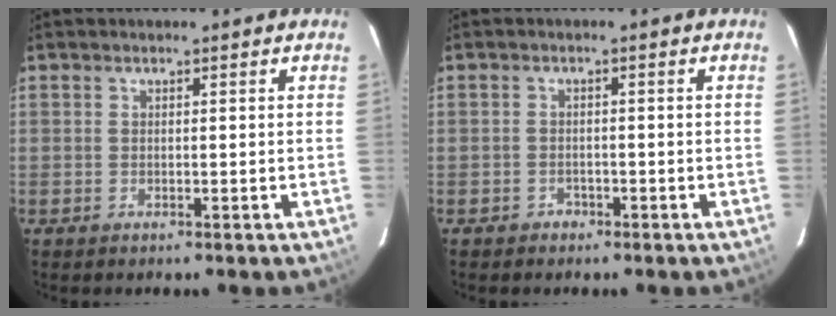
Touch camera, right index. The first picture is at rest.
{"total": 2.0, "force": [-1.3, 1.5, 0.1], "torque": [-0.005, 0.006, -0.019]}